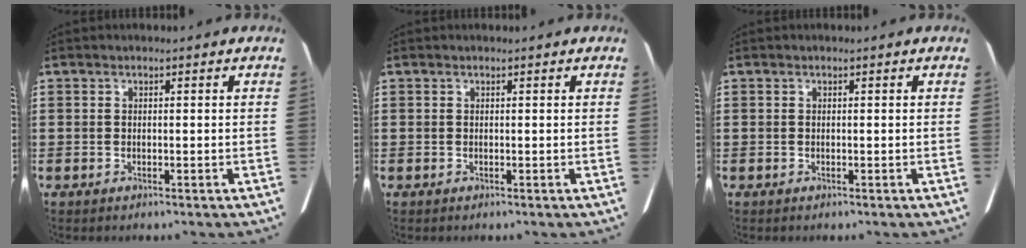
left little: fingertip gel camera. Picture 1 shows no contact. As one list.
[{"total": 0.0}, {"total": 0.0}]